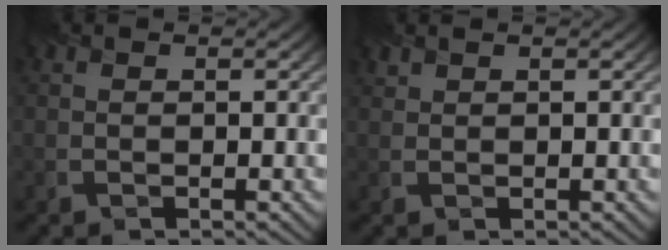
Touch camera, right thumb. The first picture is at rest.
{"total": 0.8, "force": [0.8, 0.2, 0.1], "torque": [-0.006, 0.001, 0.022]}